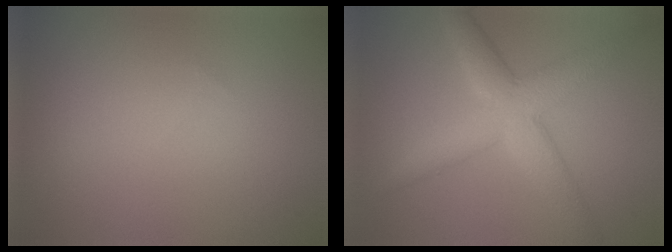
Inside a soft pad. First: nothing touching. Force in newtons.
{"total": 5.4, "press": 5.4, "slide": 0.1}